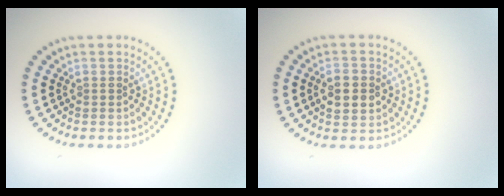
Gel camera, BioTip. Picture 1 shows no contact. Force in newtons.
{"total": 3.0, "press": 3.0, "slide": 0.1}